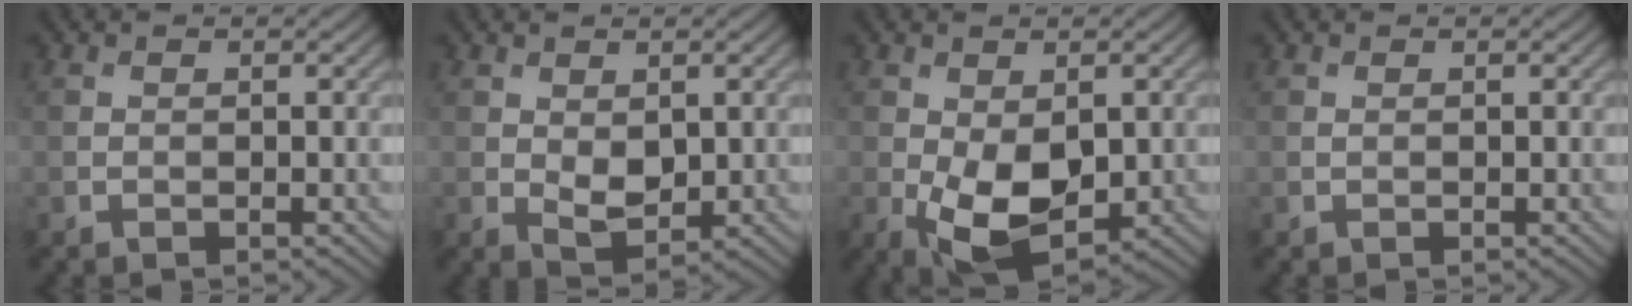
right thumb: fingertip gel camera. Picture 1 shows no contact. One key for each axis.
{"total": 2.9, "fx": 0.4, "fy": 1.8, "fz": 2.2, "tx": -0.043, "ty": -0.007, "tz": 0.014}
{"total": 7.4, "fx": -1.0, "fy": 4.2, "fz": 6.0, "tx": -0.130, "ty": -0.018, "tz": -0.008}
{"total": 0.0}